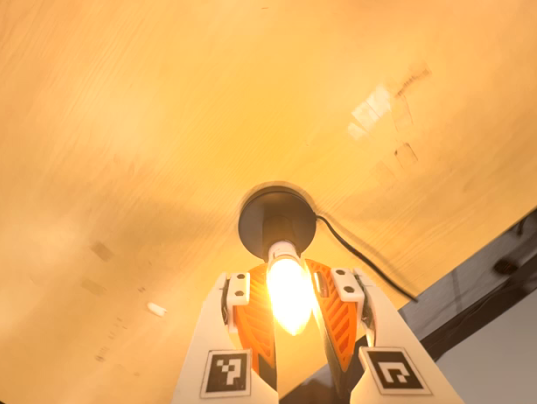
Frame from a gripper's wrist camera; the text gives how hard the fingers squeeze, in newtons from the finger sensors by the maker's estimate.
{"total": 14.0, "left": 12.8, "right": 15.2}